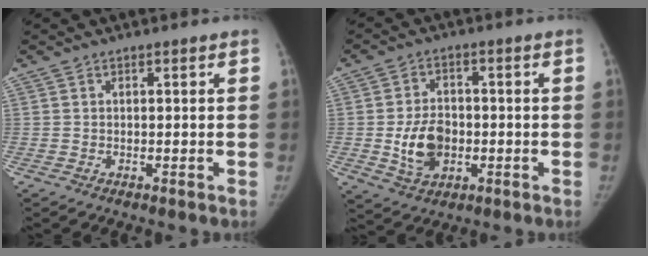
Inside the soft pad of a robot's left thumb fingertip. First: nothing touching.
{"total": 8.9, "force": [-1.4, 6.3, 6.1], "torque": [-0.091, 0.004, -0.020]}